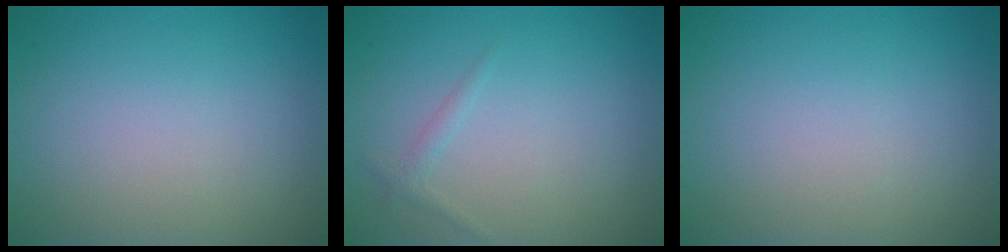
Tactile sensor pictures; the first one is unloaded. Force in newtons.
{"total": 0.9, "press": 0.9, "slide": 0.0}
{"total": 0.0}